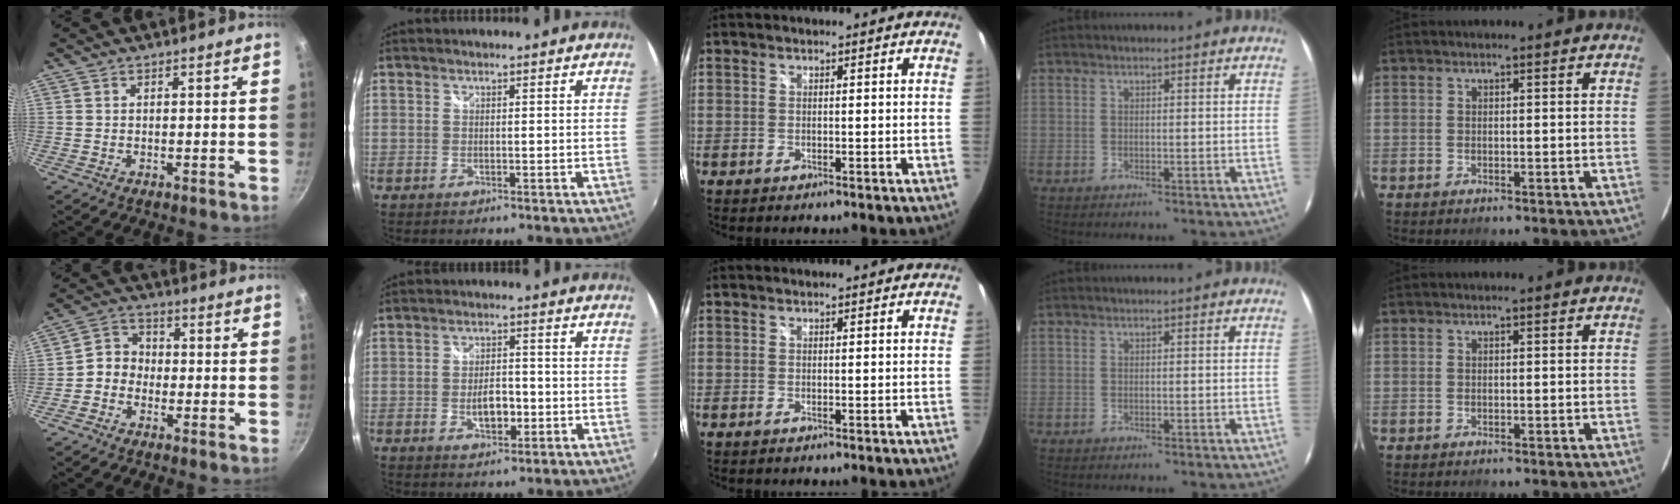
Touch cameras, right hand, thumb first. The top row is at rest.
{"thumb": {"total": 5.2, "force": [-1.5, 4.5, 2.2], "torque": [-0.009, 0.023, -0.044]}, "index": {"total": 5.0, "force": [-1.3, 2.8, 4.0], "torque": [-0.075, -0.002, -0.018]}}